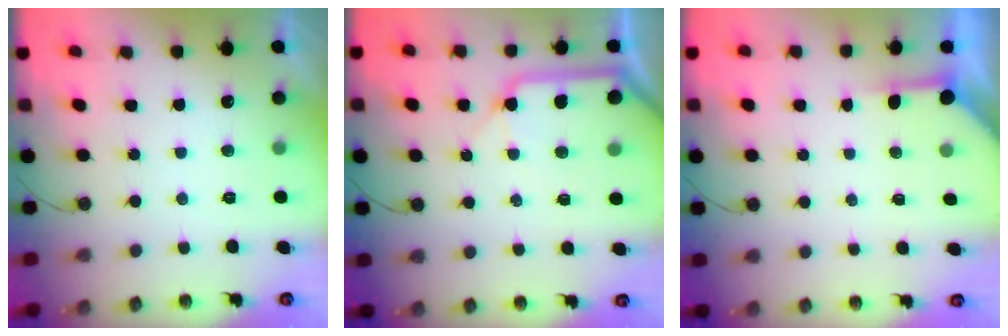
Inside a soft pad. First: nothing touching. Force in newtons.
{"total": 10.6, "press": 10.5, "slide": 1.6}
{"total": 3.9, "press": 3.9, "slide": 0.5}